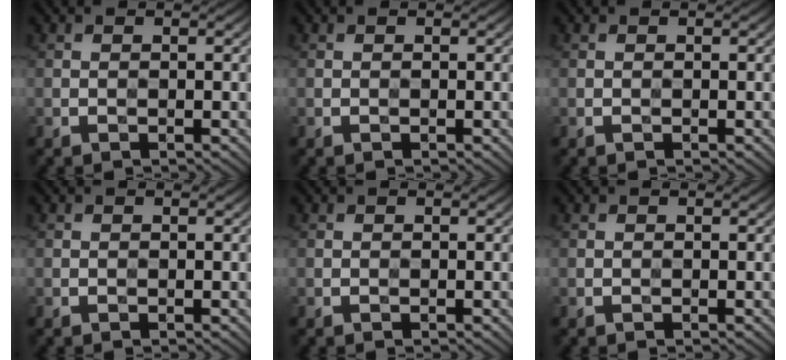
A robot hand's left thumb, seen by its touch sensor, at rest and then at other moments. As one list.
[{"total": 0.0}, {"total": 0.0}, {"total": 0.0}, {"total": 0.0}, {"total": 0.0}]